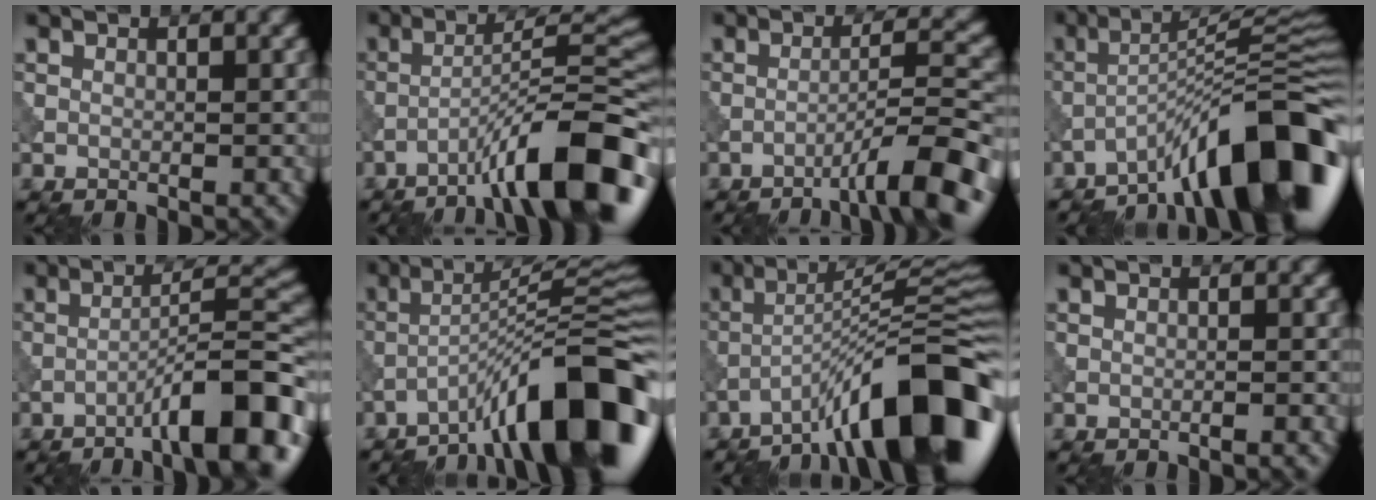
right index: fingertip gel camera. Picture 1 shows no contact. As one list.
[{"total": 11.4, "force": [-6.5, 1.7, 9.2], "torque": [-0.131, 0.026, -0.104]}, {"total": 7.1, "force": [-4.5, 0.7, 5.5], "torque": [-0.072, 0.021, -0.077]}, {"total": 11.8, "force": [-7.7, 1.8, 8.8], "torque": [-0.118, 0.032, -0.128]}, {"total": 9.4, "force": [-5.4, 1.5, 7.6], "torque": [-0.108, 0.024, -0.086]}, {"total": 13.1, "force": [-7.9, 2.2, 10.2], "torque": [-0.147, 0.026, -0.131]}, {"total": 13.2, "force": [-8.0, 2.3, 10.3], "torque": [-0.149, 0.024, -0.132]}, {"total": 0.8, "force": [-0.5, 0.1, 0.7], "torque": [-0.006, 0.003, -0.016]}]